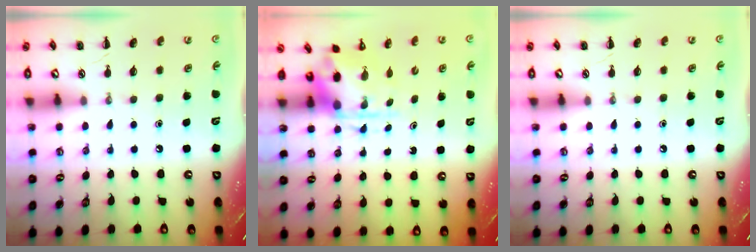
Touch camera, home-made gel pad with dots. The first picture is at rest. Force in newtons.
{"total": 3.8, "press": 3.7, "slide": 0.9}
{"total": 0.0}